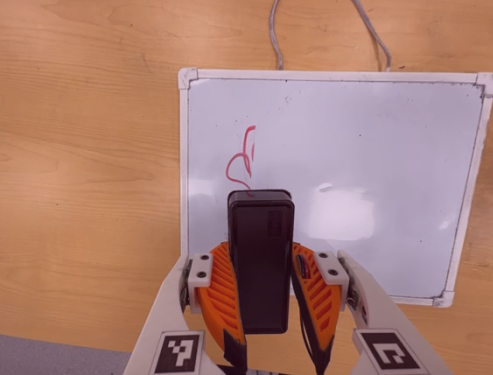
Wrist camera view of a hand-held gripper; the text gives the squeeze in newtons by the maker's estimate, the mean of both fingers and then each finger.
{"total": 8.3, "left": 6.8, "right": 9.8}